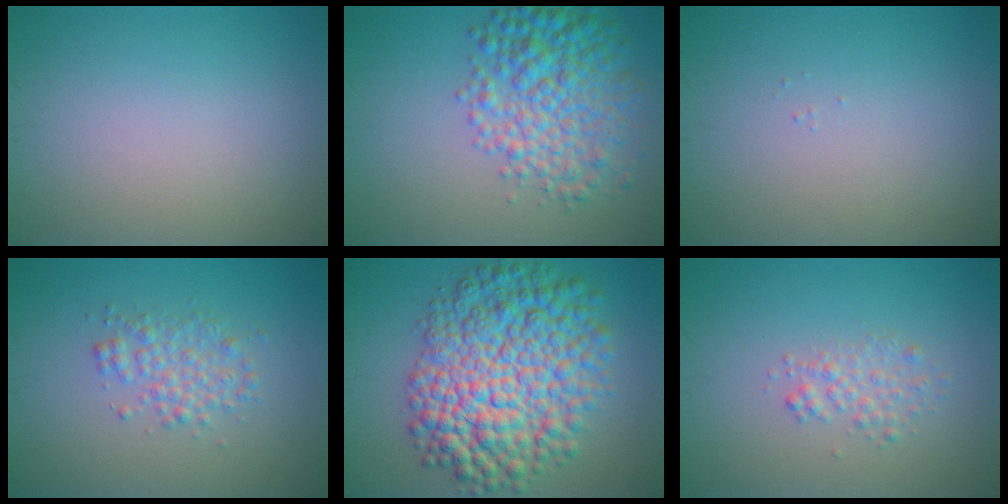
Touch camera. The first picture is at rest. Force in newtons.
{"total": 6.5, "press": 6.5, "slide": 0.1}
{"total": 0.0}
{"total": 2.6, "press": 2.6, "slide": 0.0}
{"total": 12.0, "press": 11.9, "slide": 0.2}
{"total": 1.7, "press": 1.7, "slide": 0.1}